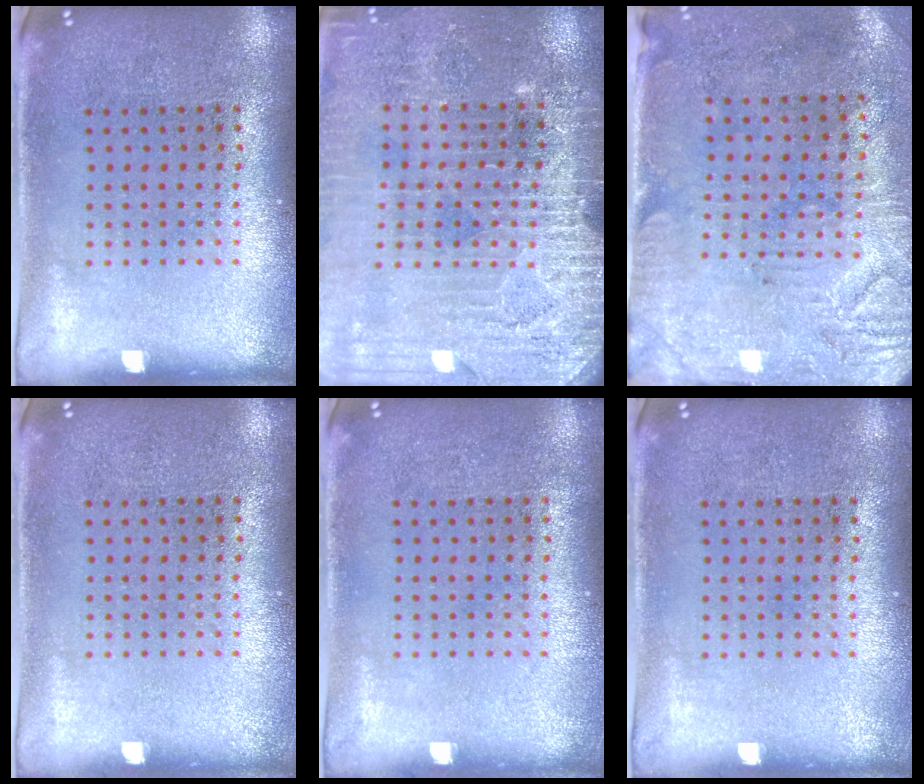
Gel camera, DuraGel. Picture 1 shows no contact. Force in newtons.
{"total": 3.2, "press": 3.2, "slide": 0.3}
{"total": 3.0, "press": 2.5, "slide": 1.7}
{"total": 0.0}
{"total": 0.0}
{"total": 0.0}